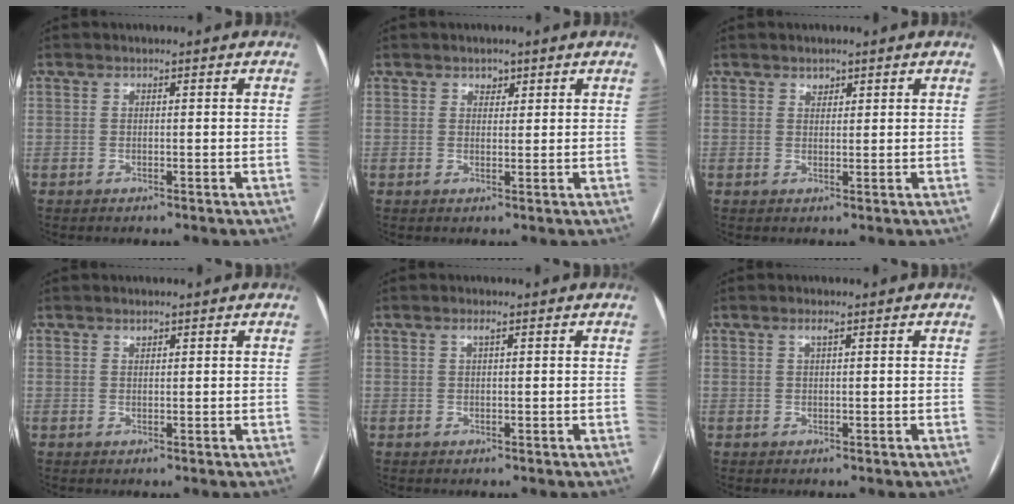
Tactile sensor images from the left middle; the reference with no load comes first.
{"total": 1.5, "force": [1.0, 1.0, 0.6], "torque": [-0.006, -0.001, 0.015]}
{"total": 1.3, "force": [1.0, 0.7, 0.4], "torque": [-0.007, -0.002, 0.016]}
{"total": 0.8, "force": [0.6, 0.3, 0.3], "torque": [-0.010, 0.000, 0.012]}
{"total": 1.0, "force": [0.5, 0.0, 0.8], "torque": [-0.017, 0.004, 0.010]}
{"total": 1.0, "force": [0.5, 0.0, 0.8], "torque": [-0.018, 0.005, 0.011]}